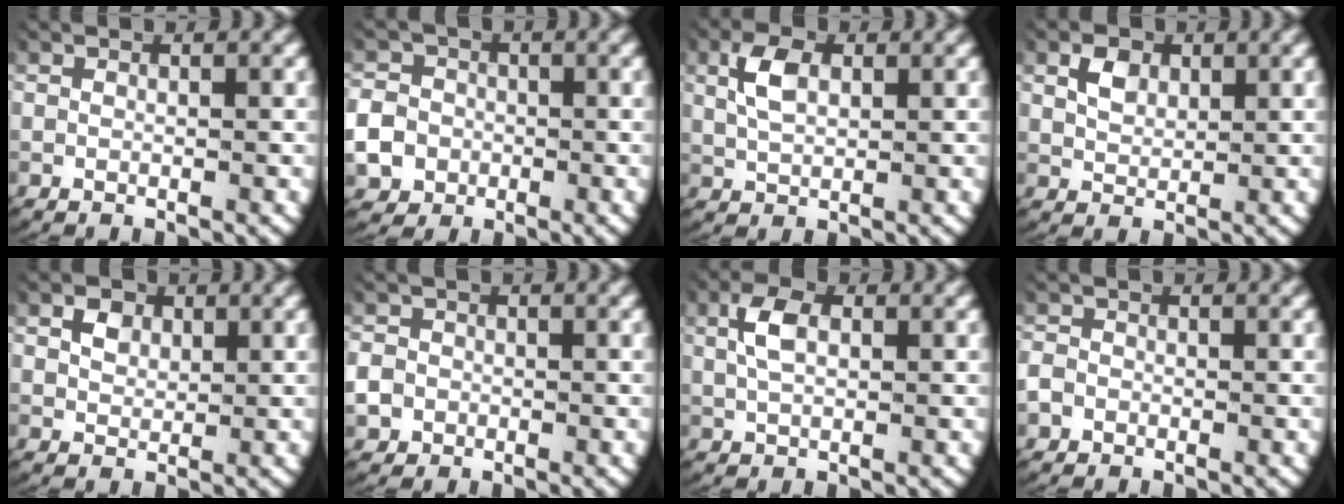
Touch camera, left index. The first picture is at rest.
{"total": 6.4, "force": [-1.3, 6.0, 2.0], "torque": [-0.055, -0.017, -0.026]}
{"total": 3.0, "force": [1.1, 1.6, 2.3], "torque": [-0.055, -0.002, 0.025]}
{"total": 2.1, "force": [1.0, 1.3, 1.2], "torque": [-0.027, -0.007, 0.026]}
{"total": 1.6, "force": [0.8, 1.1, 0.9], "torque": [-0.016, -0.006, 0.021]}
{"total": 3.6, "force": [-0.7, 3.4, 0.9], "torque": [-0.041, -0.012, -0.013]}
{"total": 3.0, "force": [0.9, 1.6, 2.4], "torque": [-0.056, 0.000, 0.020]}
{"total": 2.2, "force": [-0.6, 2.0, 0.6], "torque": [-0.029, -0.007, -0.011]}